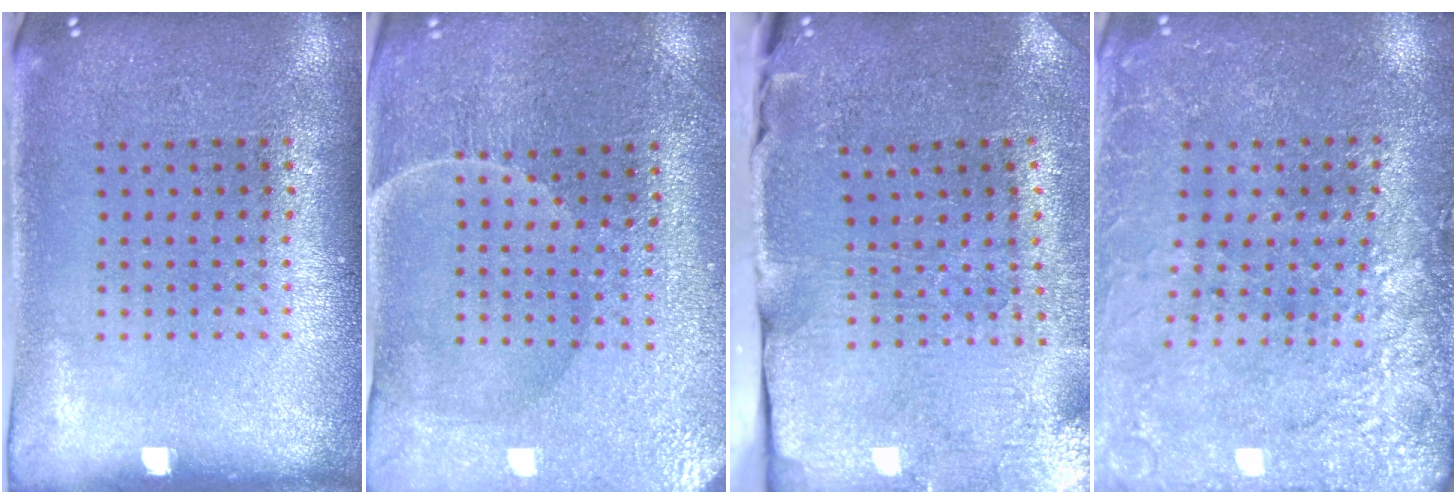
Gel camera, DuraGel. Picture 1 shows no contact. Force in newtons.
{"total": 1.5, "press": 1.5, "slide": 0.1}
{"total": 3.7, "press": 3.6, "slide": 1.1}
{"total": 2.8, "press": 2.8, "slide": 0.1}